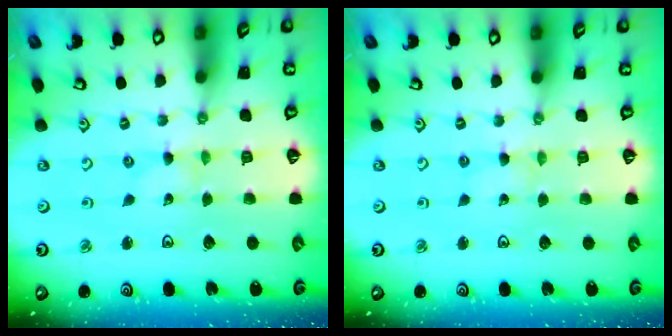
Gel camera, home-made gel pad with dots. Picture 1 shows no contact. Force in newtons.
{"total": 1.9, "press": 1.9, "slide": 0.2}